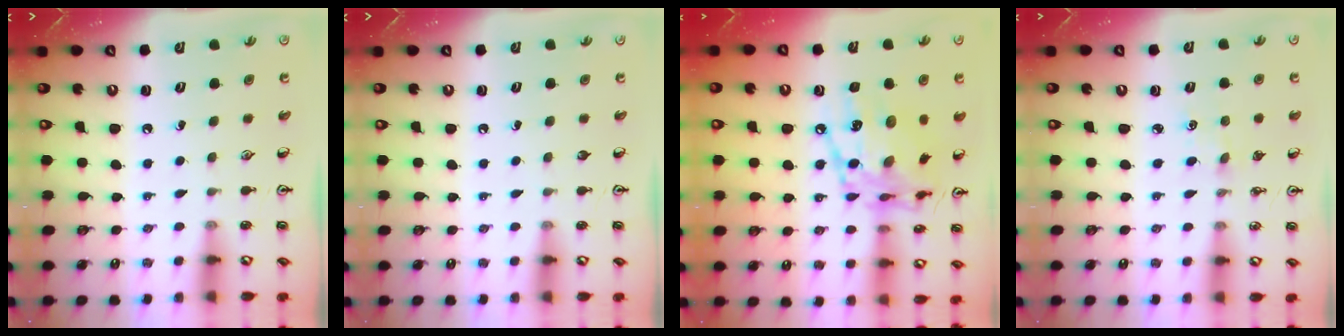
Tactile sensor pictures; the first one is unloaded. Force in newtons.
{"total": 0.0}
{"total": 17.6, "press": 17.5, "slide": 1.4}
{"total": 2.0, "press": 2.0, "slide": 0.3}